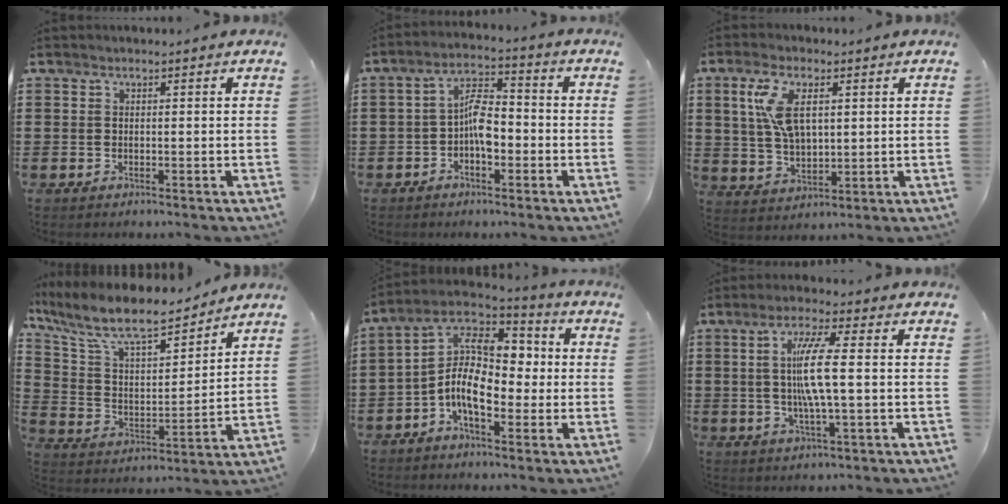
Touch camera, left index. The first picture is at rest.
{"total": 6.5, "force": [-1.7, 3.0, 5.5], "torque": [-0.110, 0.014, -0.035]}
{"total": 8.4, "force": [2.5, 4.1, 6.9], "torque": [-0.151, 0.002, 0.039]}
{"total": 9.5, "force": [7.9, 2.2, 4.9], "torque": [-0.129, -0.045, 0.135]}
{"total": 12.2, "force": [-0.5, 7.0, 10.0], "torque": [-0.227, -0.007, -0.020]}
{"total": 7.7, "force": [0.5, 0.5, 7.7], "torque": [-0.157, -0.002, -0.004]}